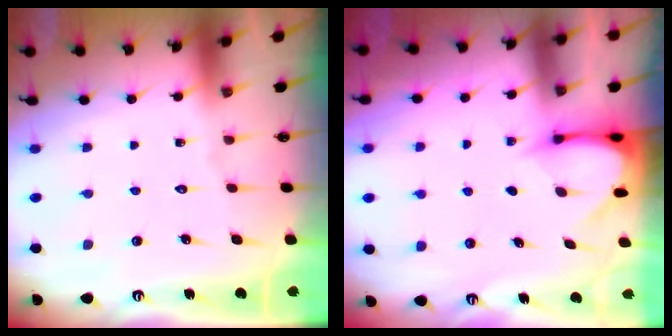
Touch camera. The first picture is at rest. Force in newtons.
{"total": 3.8, "press": 3.8, "slide": 0.2}